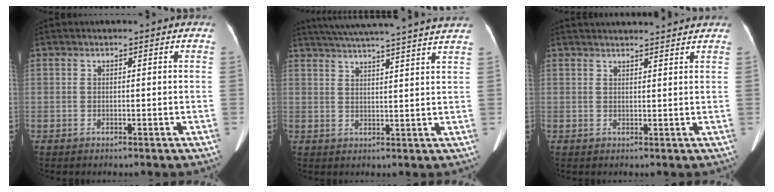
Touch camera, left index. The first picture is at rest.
{"total": 19.9, "force": [17.9, -0.9, 8.7], "torque": [-0.148, -0.003, 0.233]}
{"total": 8.0, "force": [7.7, 0.0, 2.3], "torque": [-0.031, 0.022, 0.089]}